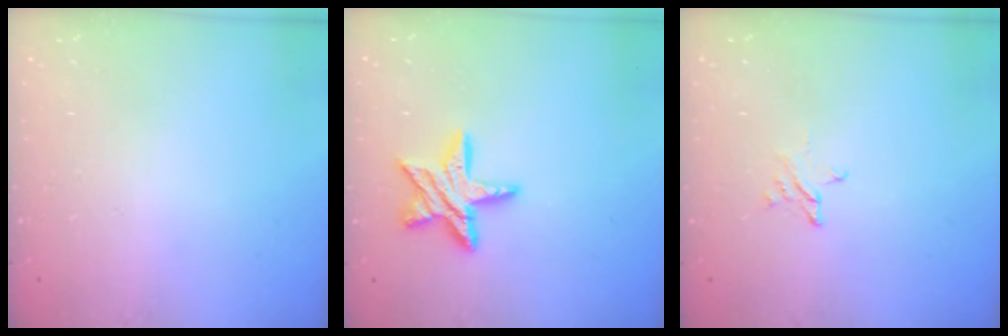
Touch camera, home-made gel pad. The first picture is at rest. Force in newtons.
{"total": 11.9, "press": 11.9, "slide": 0.9}
{"total": 2.5, "press": 2.5, "slide": 0.1}